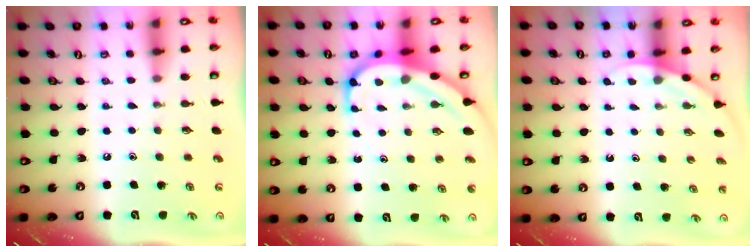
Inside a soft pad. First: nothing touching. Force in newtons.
{"total": 9.8, "press": 9.7, "slide": 1.0}
{"total": 3.2, "press": 3.2, "slide": 0.2}